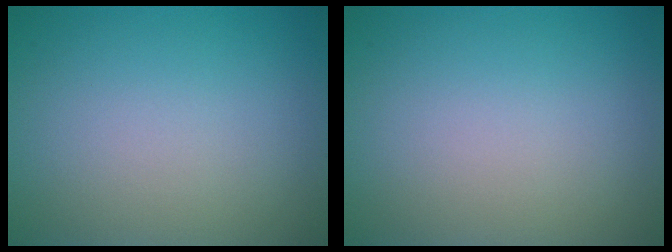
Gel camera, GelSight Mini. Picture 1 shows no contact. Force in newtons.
{"total": 0.0}